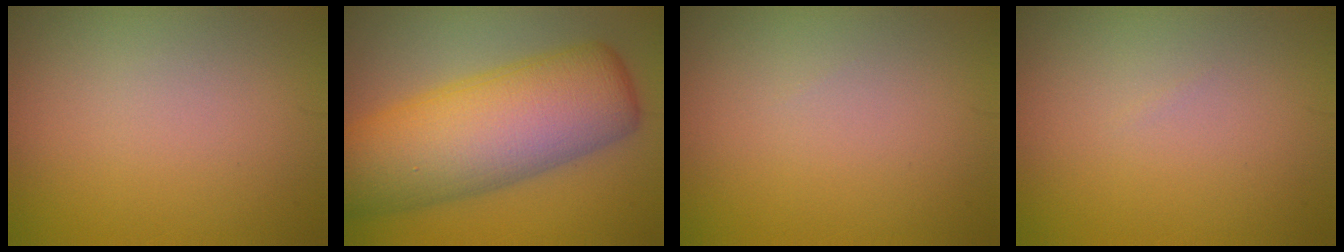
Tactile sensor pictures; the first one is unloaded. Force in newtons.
{"total": 12.2, "press": 12.2, "slide": 0.2}
{"total": 0.0}
{"total": 0.0}